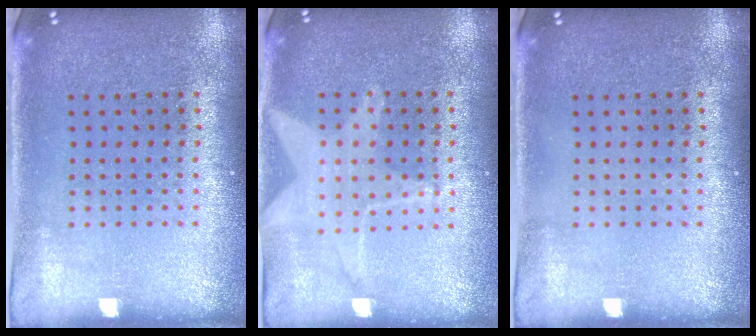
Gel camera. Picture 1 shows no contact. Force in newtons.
{"total": 1.4, "press": 1.4, "slide": 0.3}
{"total": 0.0}